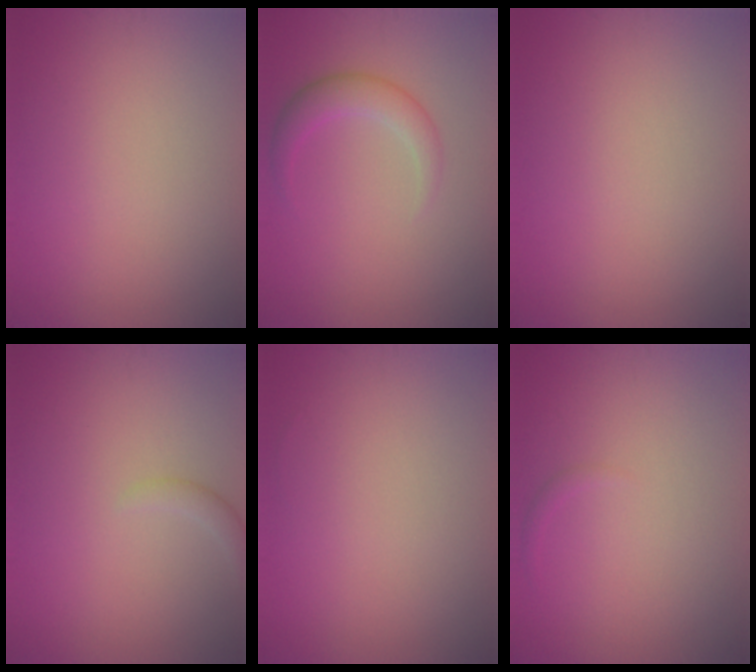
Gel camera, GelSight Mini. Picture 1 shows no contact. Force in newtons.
{"total": 2.5, "press": 2.5, "slide": 0.1}
{"total": 0.0}
{"total": 1.1, "press": 1.1, "slide": 0.2}
{"total": 0.0}
{"total": 0.5, "press": 0.5, "slide": 0.1}